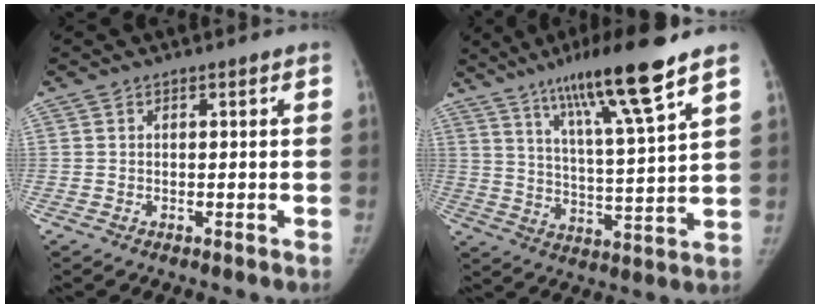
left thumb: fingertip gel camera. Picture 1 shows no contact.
{"total": 16.1, "force": [10.6, 1.1, 12.0], "torque": [-0.195, -0.048, 0.178]}